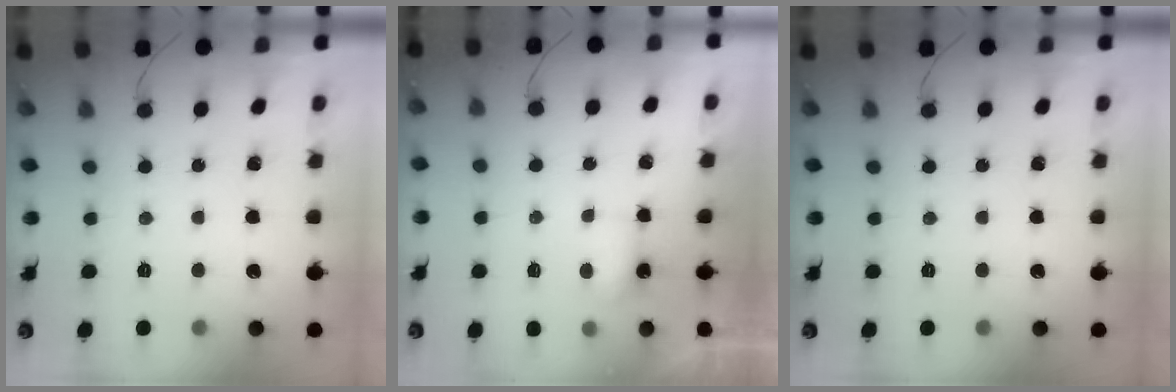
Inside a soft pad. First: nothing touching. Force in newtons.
{"total": 4.2, "press": 4.0, "slide": 1.1}
{"total": 0.0}